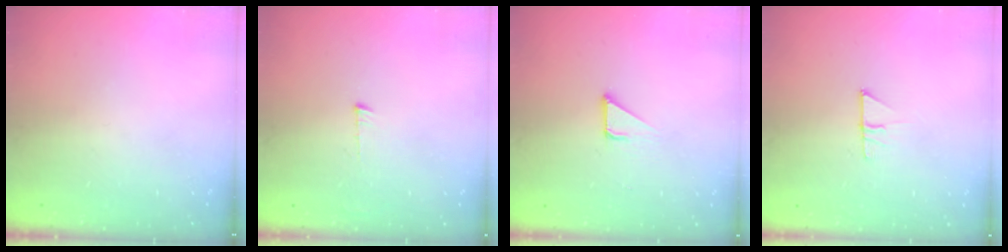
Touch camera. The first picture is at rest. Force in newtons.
{"total": 6.1, "press": 6.1, "slide": 0.4}
{"total": 2.1, "press": 2.1, "slide": 0.1}
{"total": 7.0, "press": 7.0, "slide": 0.5}